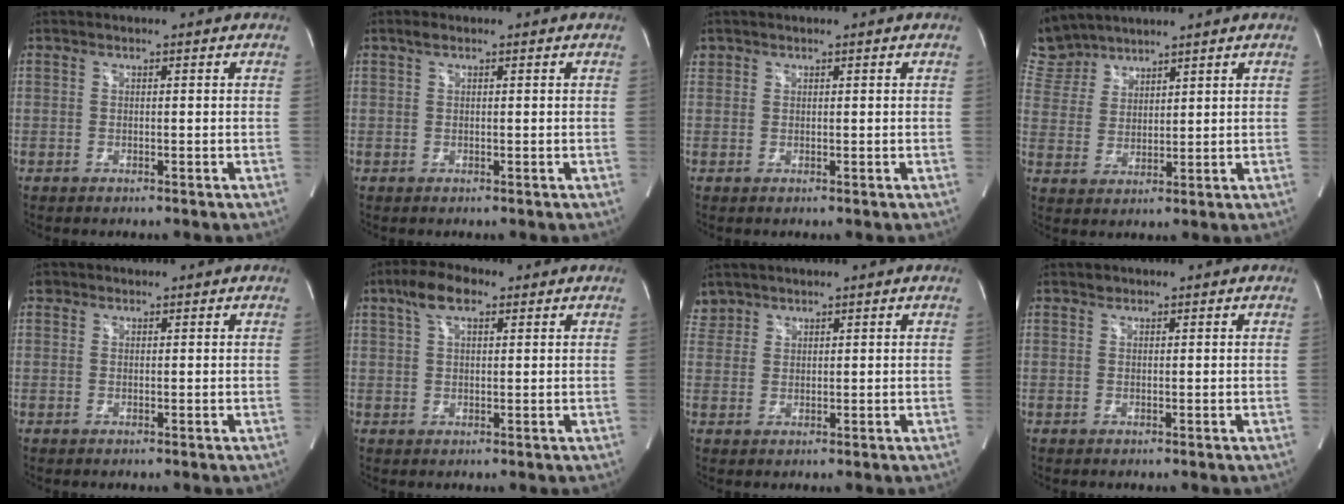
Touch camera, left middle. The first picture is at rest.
{"total": 1.0, "force": [0.6, 0.3, 0.6], "torque": [-0.019, 0.010, 0.012]}
{"total": 1.0, "force": [0.6, 0.7, 0.0], "torque": [0.005, 0.011, 0.012]}
{"total": 7.9, "force": [7.4, 2.8, 0.2], "torque": [-0.017, 0.013, 0.162]}
{"total": 0.9, "force": [0.5, 0.7, 0.0], "torque": [0.002, 0.004, 0.006]}
{"total": 5.6, "force": [3.2, 2.2, 4.0], "torque": [-0.086, 0.020, 0.057]}
{"total": 2.6, "force": [2.2, 1.3, -0.4], "torque": [0.012, 0.011, 0.044]}
{"total": 0.6, "force": [0.5, 0.3, 0.0], "torque": [-0.001, -0.001, 0.006]}